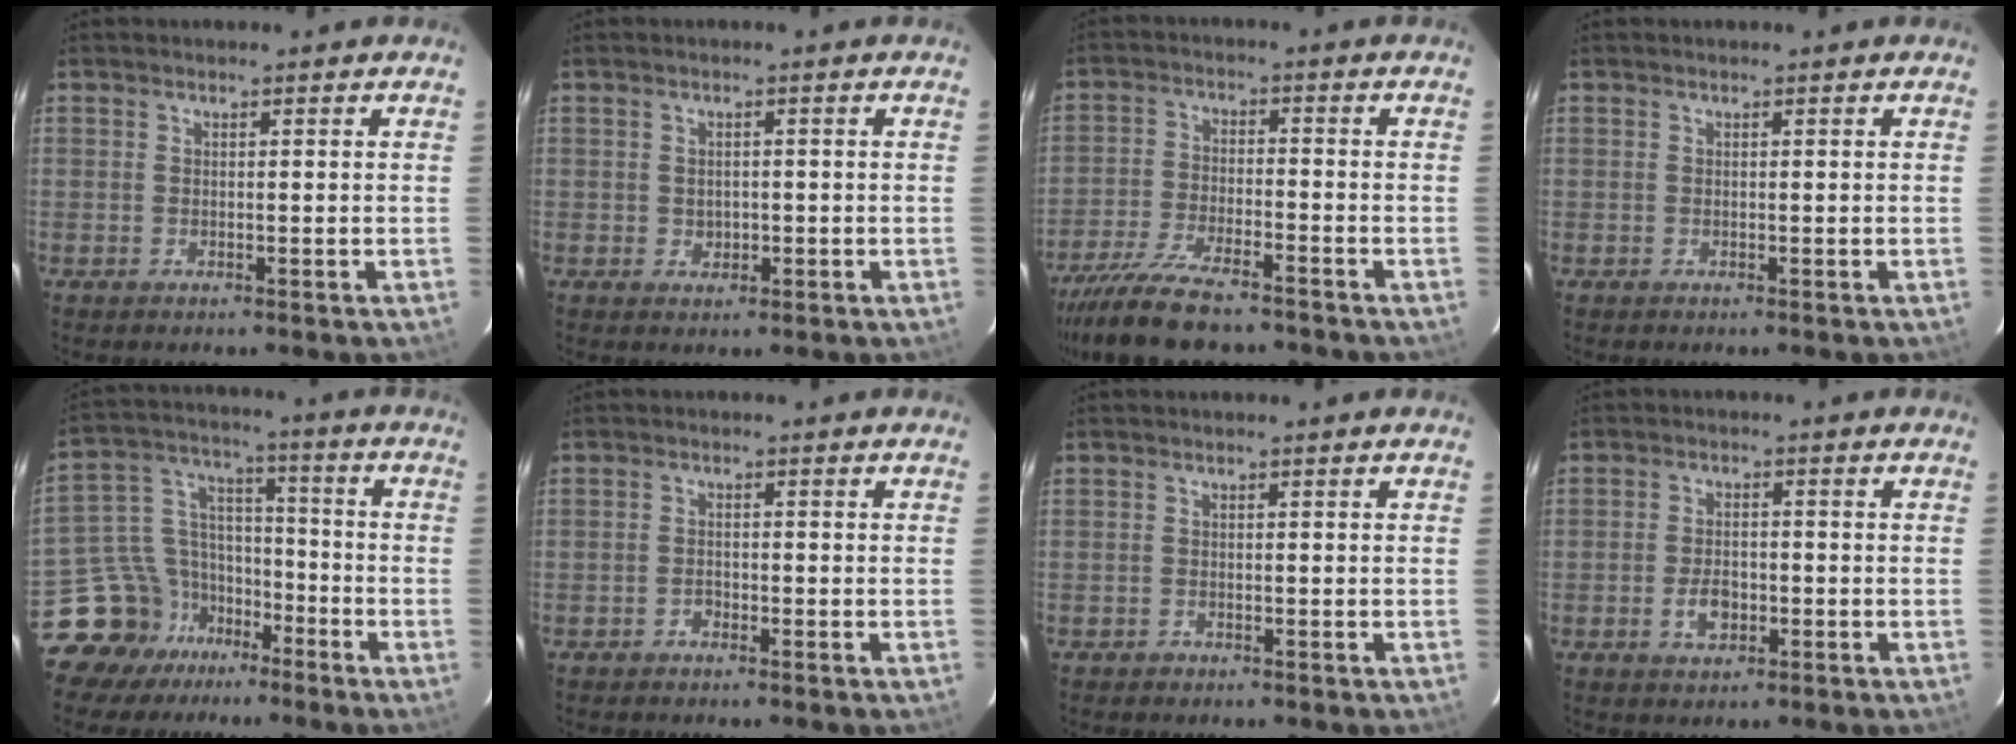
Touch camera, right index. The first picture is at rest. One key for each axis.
{"total": 2.0, "fx": -0.3, "fy": 1.9, "fz": 0.7, "tx": -0.009, "ty": 0.001, "tz": 0.001}
{"total": 13.8, "fx": -11.6, "fy": 3.4, "fz": 6.8, "tx": -0.156, "ty": -0.029, "tz": -0.203}
{"total": 0.0}
{"total": 13.0, "fx": -9.2, "fy": 9.0, "fz": 2.1, "tx": -0.069, "ty": 0.064, "tz": -0.157}
{"total": 1.3, "fx": -1.0, "fy": 0.7, "fz": 0.4, "tx": -0.009, "ty": 0.003, "tz": -0.019}
{"total": 0.9, "fx": -0.6, "fy": 0.6, "fz": 0.0, "tx": 0.000, "ty": 0.004, "tz": -0.010}
{"total": 4.4, "fx": -1.6, "fy": 2.7, "fz": 3.2, "tx": -0.064, "ty": 0.001, "tz": -0.025}